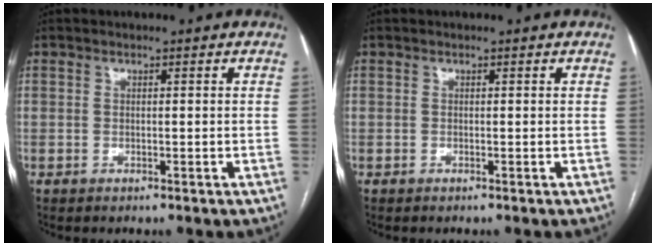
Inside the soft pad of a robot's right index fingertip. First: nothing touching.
{"total": 0.0}